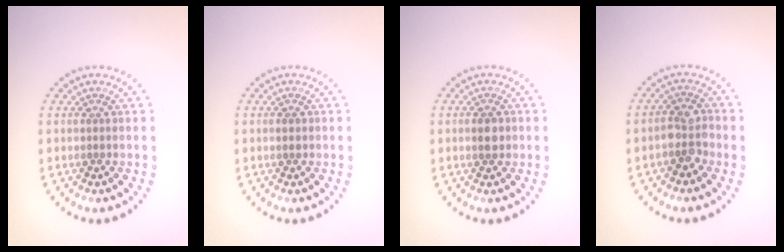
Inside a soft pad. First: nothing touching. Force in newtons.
{"total": 0.9, "press": 0.9, "slide": 0.0}
{"total": 1.7, "press": 1.7, "slide": 0.1}
{"total": 3.0, "press": 2.7, "slide": 1.2}